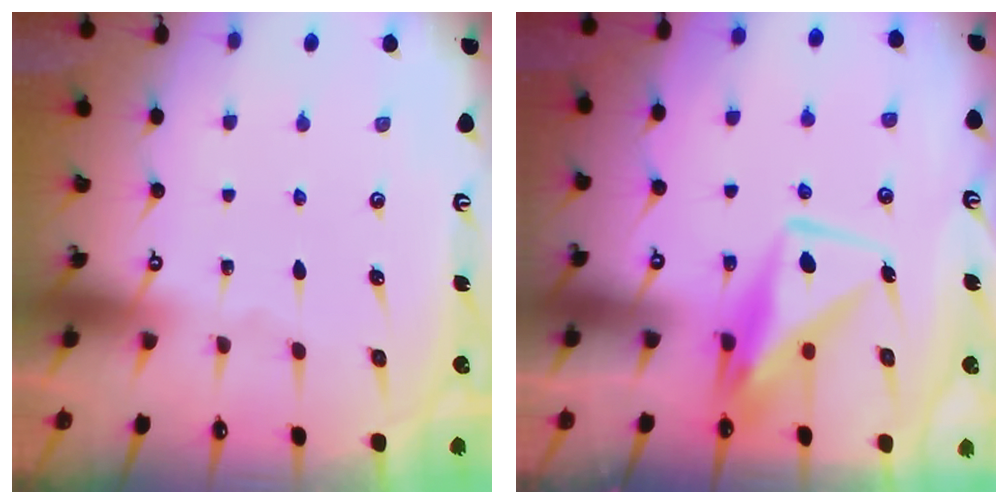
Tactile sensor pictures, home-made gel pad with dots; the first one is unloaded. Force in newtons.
{"total": 10.2, "press": 10.1, "slide": 0.9}